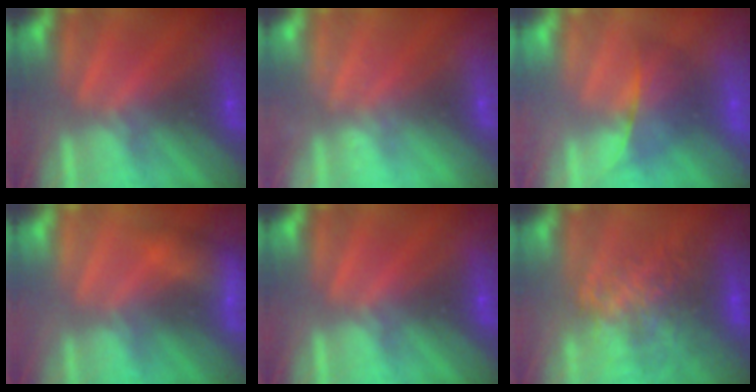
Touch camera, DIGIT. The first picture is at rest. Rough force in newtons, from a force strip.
{"total": 2.2}
{"total": 2.1}
{"total": 3.5}
{"total": 0.0}
{"total": 10.2}